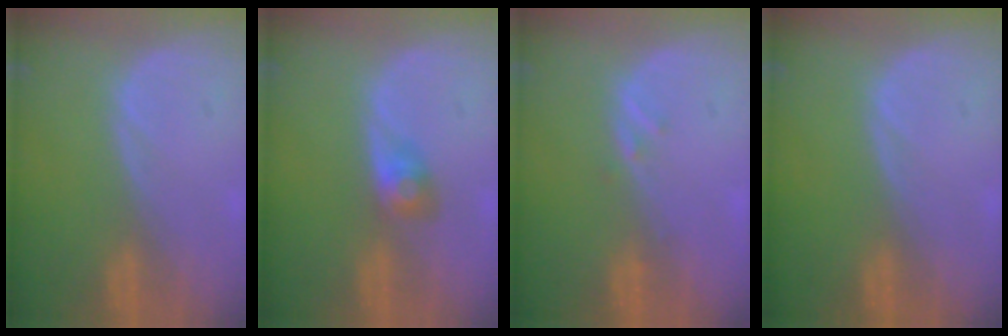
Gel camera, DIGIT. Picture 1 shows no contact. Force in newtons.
{"total": 2.9, "press": 2.6, "slide": 1.1}
{"total": 1.0, "press": 0.9, "slide": 0.5}
{"total": 0.0}